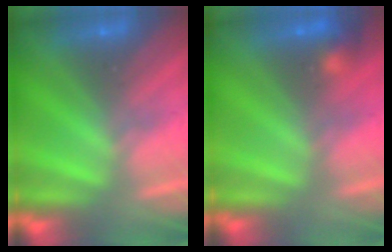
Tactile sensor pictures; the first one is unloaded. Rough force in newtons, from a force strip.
{"total": 3.0}